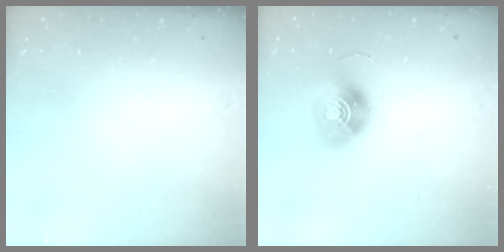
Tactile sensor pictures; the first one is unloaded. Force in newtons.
{"total": 13.5, "press": 13.5, "slide": 0.6}